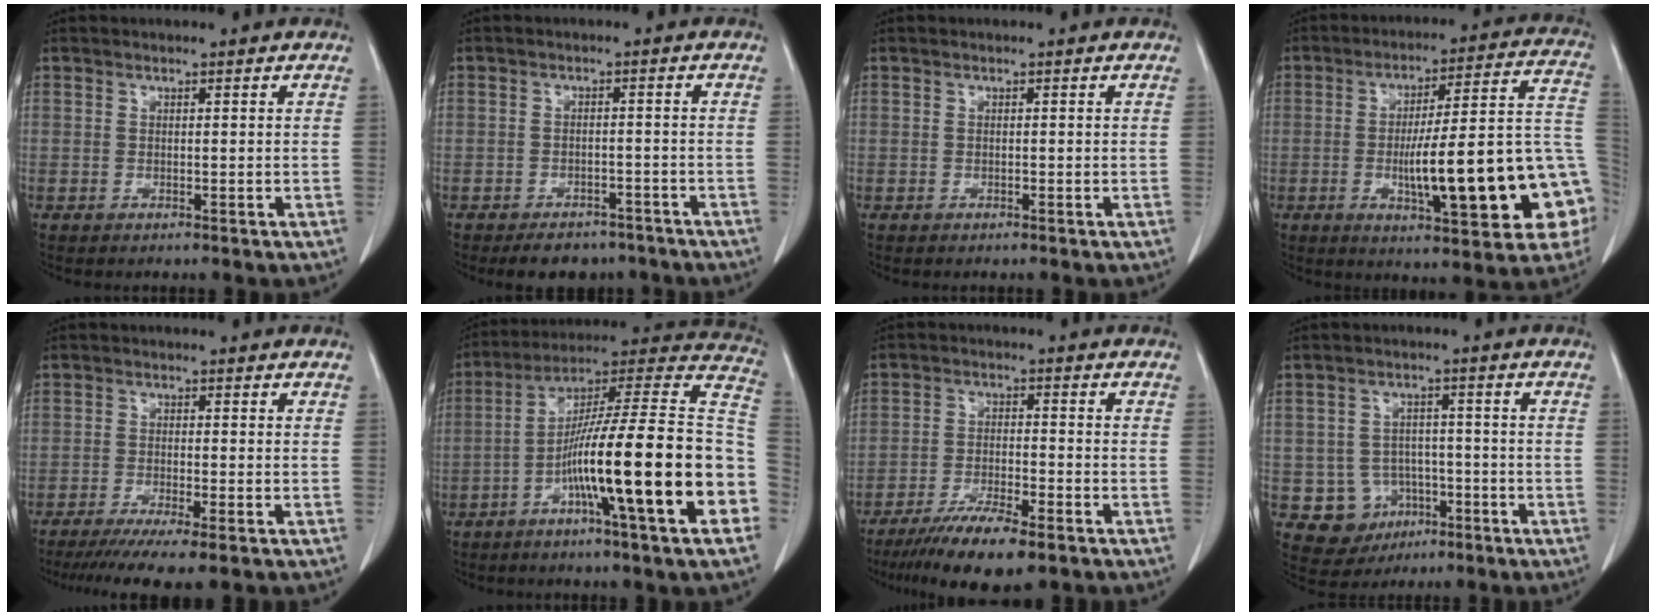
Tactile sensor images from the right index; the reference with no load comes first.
{"total": 6.5, "force": [-5.2, 3.4, 1.6], "torque": [-0.009, 0.009, -0.070]}
{"total": 0.0}
{"total": 21.8, "force": [-5.0, 3.5, 20.9], "torque": [-0.220, 0.032, -0.059]}
{"total": 8.6, "force": [-6.6, 0.1, 5.5], "torque": [-0.078, -0.020, -0.103]}
{"total": 25.4, "force": [-7.0, 0.5, 24.5], "torque": [-0.301, 0.004, -0.123]}
{"total": 9.7, "force": [-7.1, 1.4, 6.5], "torque": [-0.108, -0.022, -0.119]}
{"total": 7.1, "force": [-2.4, 6.6, 1.2], "torque": [-0.019, 0.011, -0.022]}